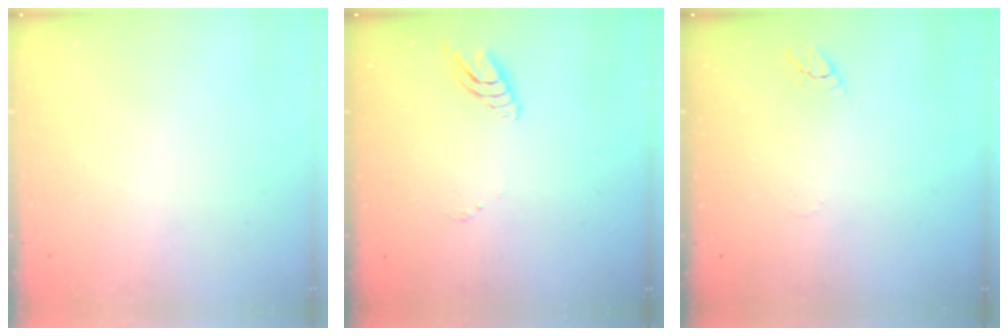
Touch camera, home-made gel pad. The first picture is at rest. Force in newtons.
{"total": 7.6, "press": 7.5, "slide": 0.8}
{"total": 3.1, "press": 3.1, "slide": 0.3}